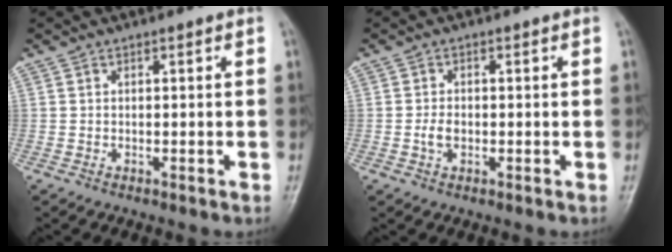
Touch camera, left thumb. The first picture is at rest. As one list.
[{"total": 2.4, "force": [-0.4, 1.6, 1.7], "torque": [-0.029, 0.004, -0.010]}]